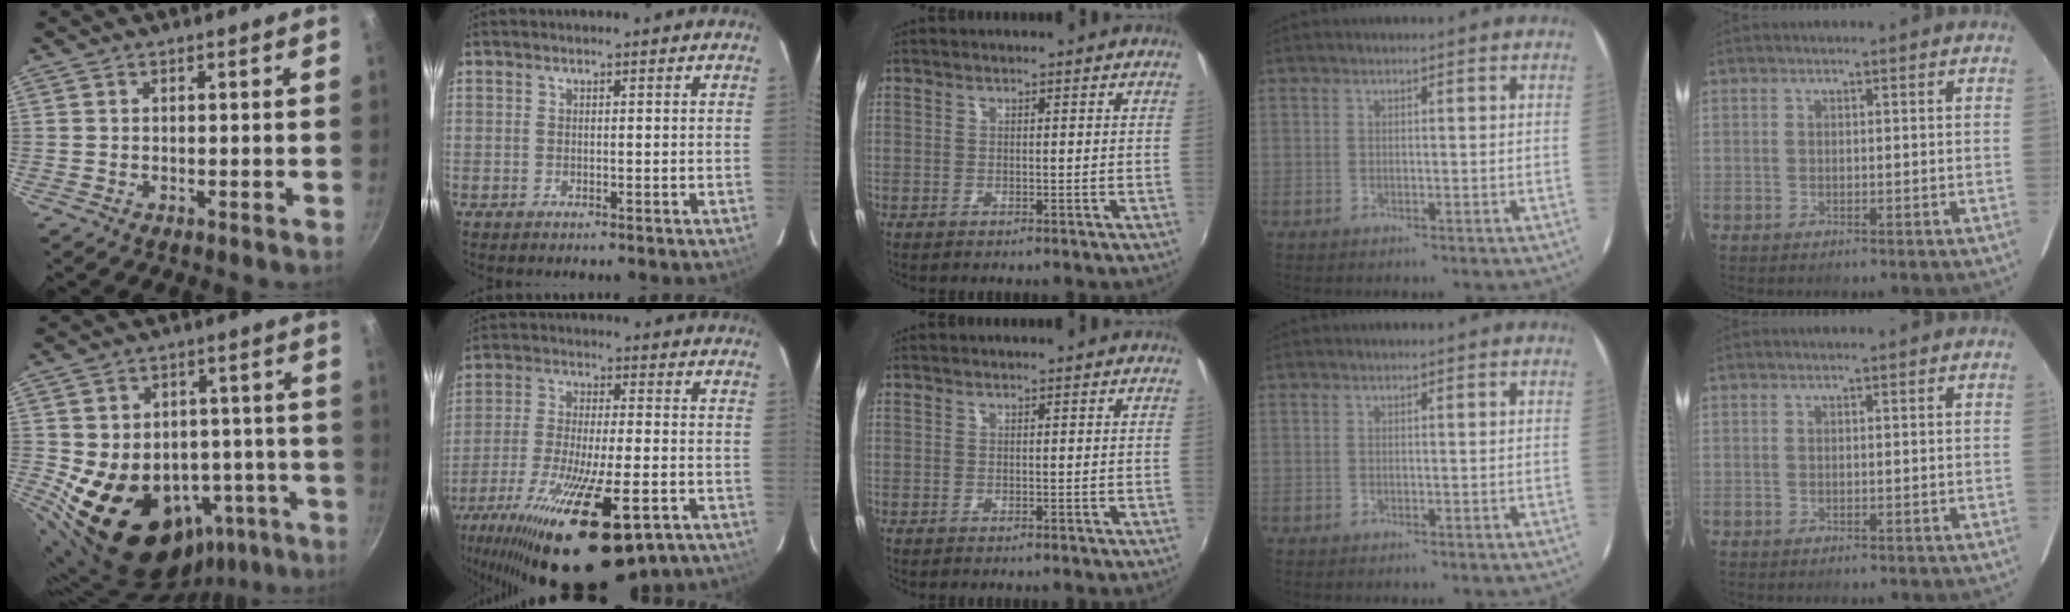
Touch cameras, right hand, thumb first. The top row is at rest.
{"thumb": {"total": 20.1, "force": [-7.3, 15.0, 11.1], "torque": [-0.139, 0.036, -0.079]}, "index": {"total": 27.4, "force": [-16.9, 8.5, 19.9], "torque": [-0.374, -0.069, -0.266]}}